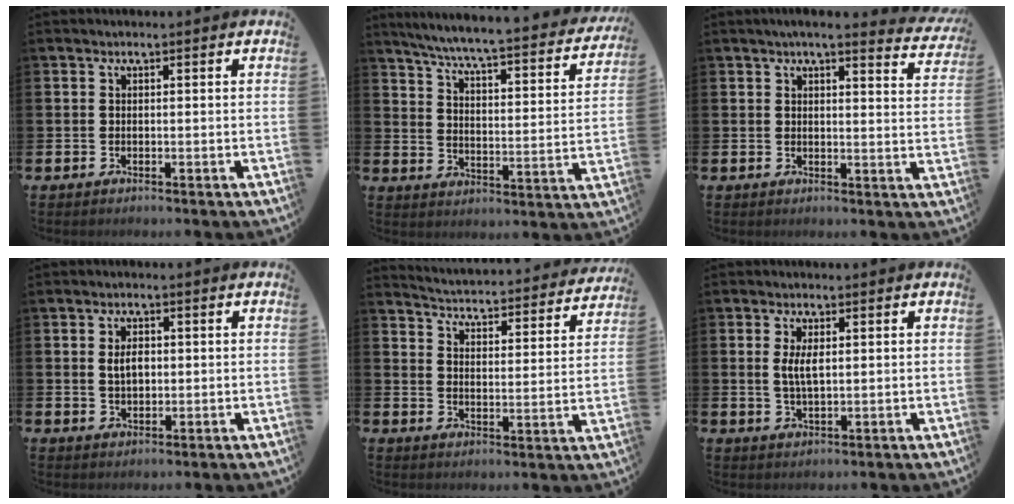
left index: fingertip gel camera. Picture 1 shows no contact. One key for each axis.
{"total": 6.0, "fx": 5.5, "fy": 0.2, "fz": 2.5, "tx": -0.073, "ty": -0.048, "tz": 0.086}
{"total": 4.2, "fx": 3.9, "fy": 0.0, "fz": 1.4, "tx": -0.024, "ty": -0.023, "tz": 0.065}
{"total": 2.9, "fx": 0.6, "fy": 1.8, "fz": 2.2, "tx": -0.028, "ty": 0.001, "tz": 0.006}
{"total": 4.2, "fx": 4.1, "fy": 0.4, "fz": 0.5, "tx": -0.024, "ty": -0.045, "tz": 0.064}
{"total": 3.1, "fx": 0.8, "fy": 1.1, "fz": 2.8, "tx": -0.047, "ty": 0.001, "tz": 0.010}